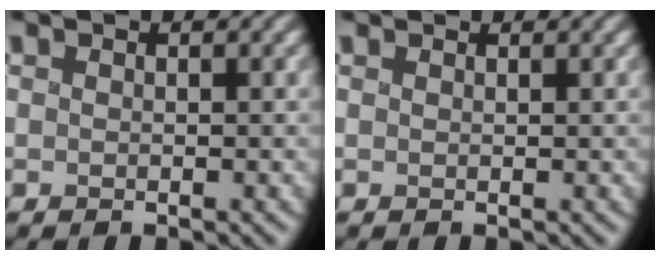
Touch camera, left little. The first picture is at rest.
{"total": 1.0, "force": [0.9, 0.2, 0.2], "torque": [-0.003, 0.004, 0.013]}